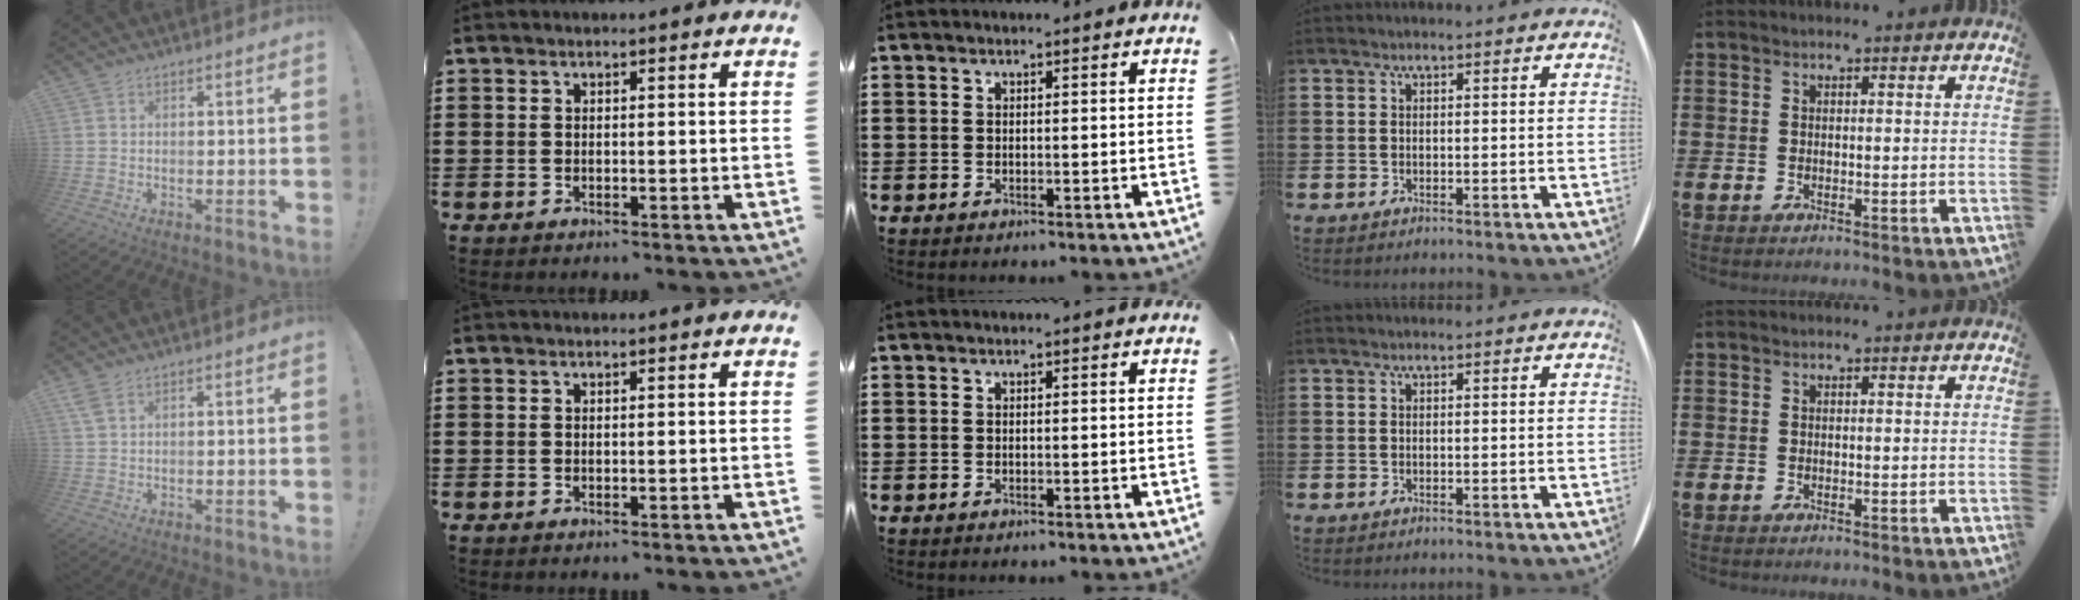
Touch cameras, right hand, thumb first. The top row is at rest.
{"thumb": {"total": 3.1, "force": [1.7, 1.1, 2.3], "torque": [-0.047, 0.002, 0.033]}}